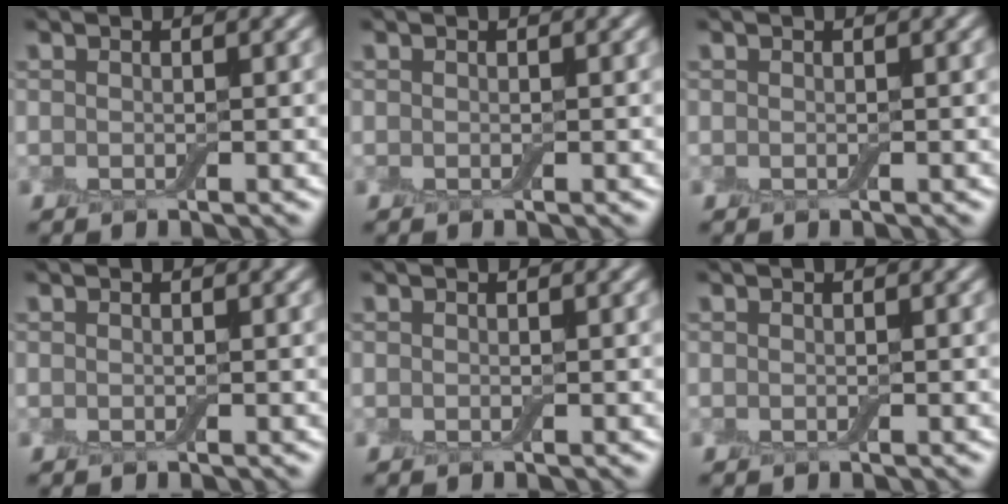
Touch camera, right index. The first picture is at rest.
{"total": 0.0}
{"total": 0.0}
{"total": 0.0}
{"total": 0.0}
{"total": 0.0}